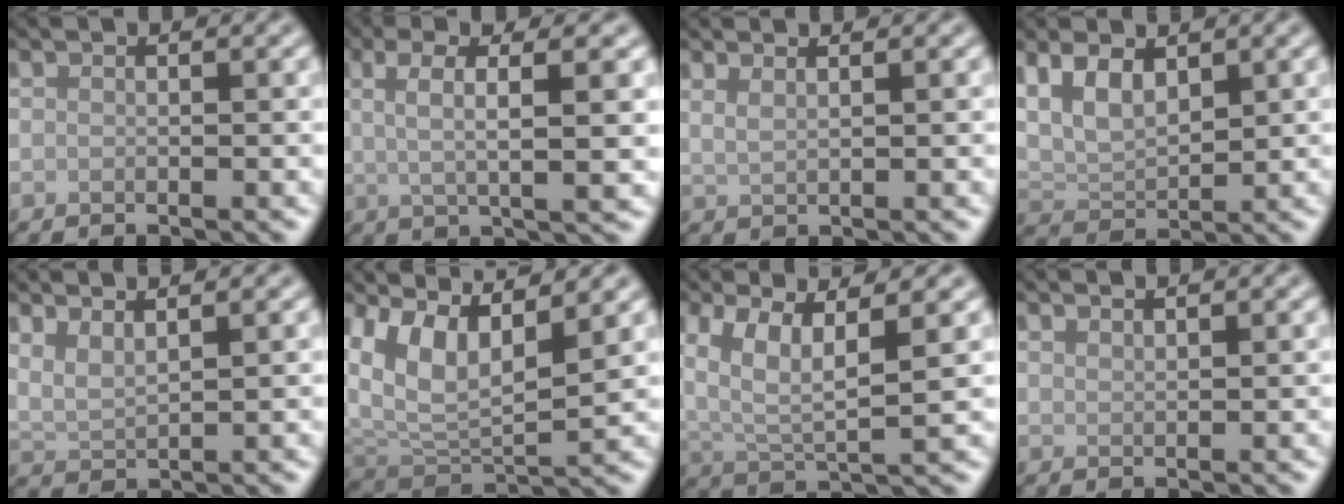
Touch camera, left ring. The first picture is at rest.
{"total": 5.0, "force": [1.4, 1.2, 4.7], "torque": [-0.076, 0.005, 0.021]}
{"total": 1.7, "force": [1.2, 0.7, 1.0], "torque": [-0.013, 0.000, 0.016]}
{"total": 4.9, "force": [2.3, 2.7, 3.4], "torque": [-0.073, 0.000, 0.039]}
{"total": 2.5, "force": [1.8, 0.6, 1.6], "torque": [-0.034, 0.000, 0.039]}
{"total": 7.5, "force": [4.2, 3.3, 5.2], "torque": [-0.107, -0.006, 0.080]}
{"total": 6.4, "force": [2.9, 2.1, 5.4], "torque": [-0.115, -0.004, 0.055]}
{"total": 1.1, "force": [1.1, 0.1, 0.1], "torque": [0.001, 0.000, 0.019]}